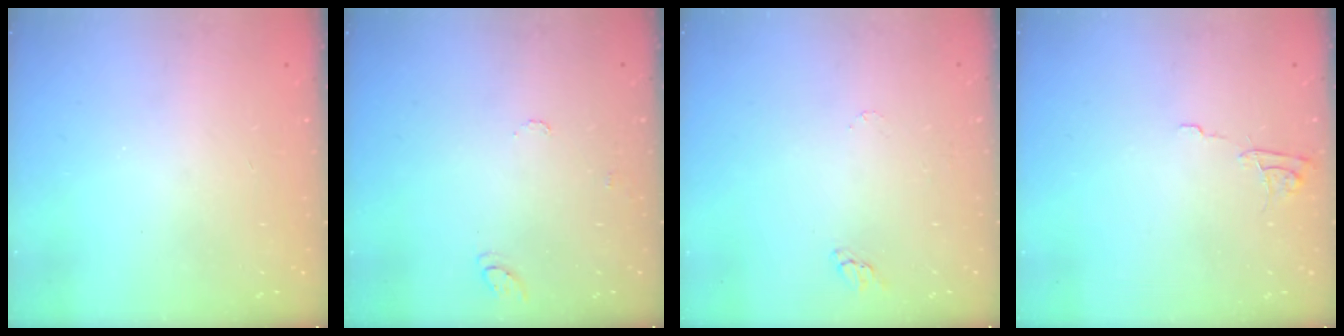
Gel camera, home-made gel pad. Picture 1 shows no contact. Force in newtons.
{"total": 6.3, "press": 6.3, "slide": 0.5}
{"total": 3.2, "press": 3.2, "slide": 0.3}
{"total": 5.4, "press": 5.4, "slide": 0.5}